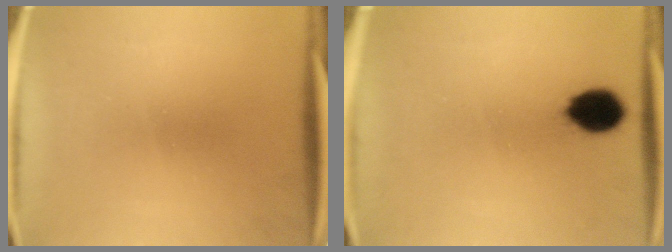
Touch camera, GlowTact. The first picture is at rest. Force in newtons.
{"total": 8.9}